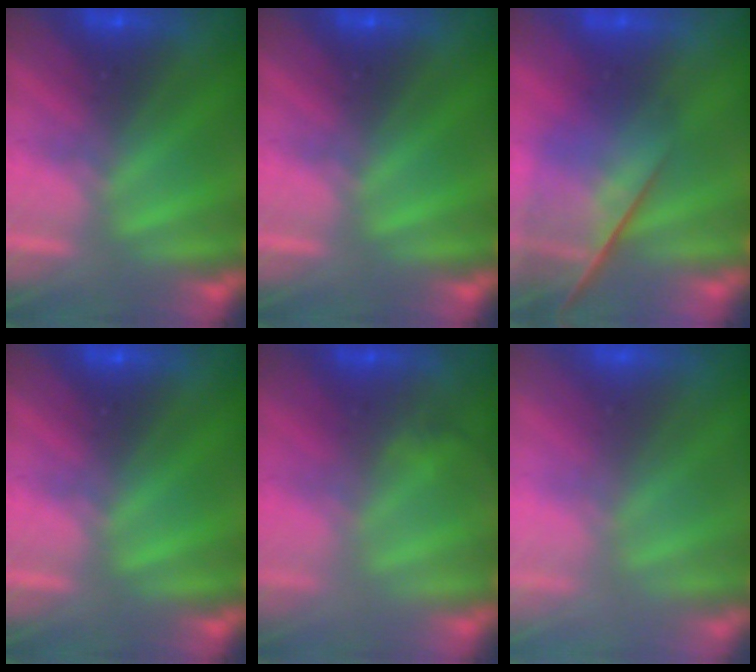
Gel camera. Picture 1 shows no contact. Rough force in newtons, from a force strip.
{"total": 0.0}
{"total": 4.8}
{"total": 0.0}
{"total": 2.9}
{"total": 7.5}